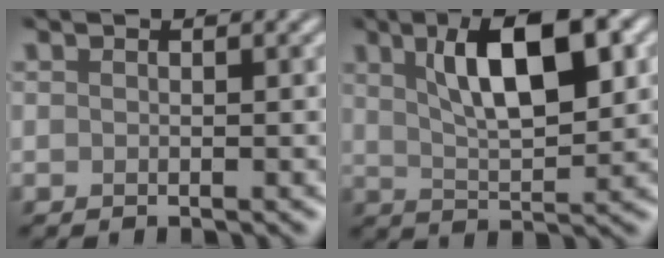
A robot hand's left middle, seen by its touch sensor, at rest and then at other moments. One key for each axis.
{"total": 8.2, "fx": 2.7, "fy": 2.8, "fz": 7.3, "tx": -0.114, "ty": 0.008, "tz": 0.049}